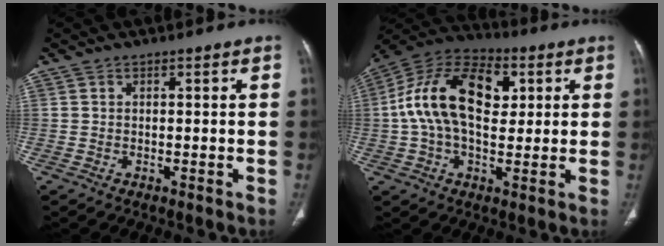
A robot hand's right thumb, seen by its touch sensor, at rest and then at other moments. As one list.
[{"total": 18.4, "force": [3.5, 10.8, 14.4], "torque": [-0.249, 0.020, 0.051]}]